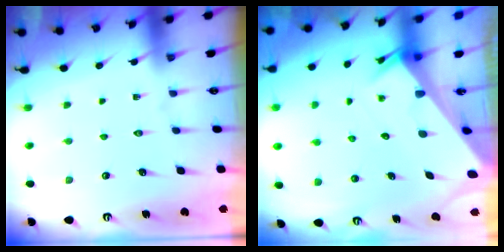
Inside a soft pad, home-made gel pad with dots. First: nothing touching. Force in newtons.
{"total": 3.8, "press": 3.8, "slide": 0.2}